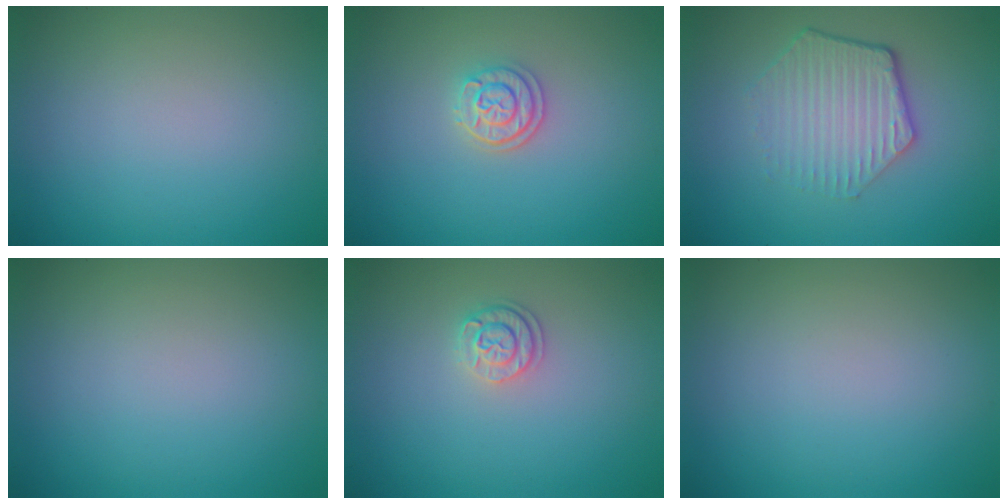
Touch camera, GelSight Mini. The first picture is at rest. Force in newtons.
{"total": 2.2, "press": 2.1, "slide": 0.9}
{"total": 4.5, "press": 3.3, "slide": 3.0}
{"total": 0.0}
{"total": 1.9, "press": 1.7, "slide": 0.9}
{"total": 0.0}